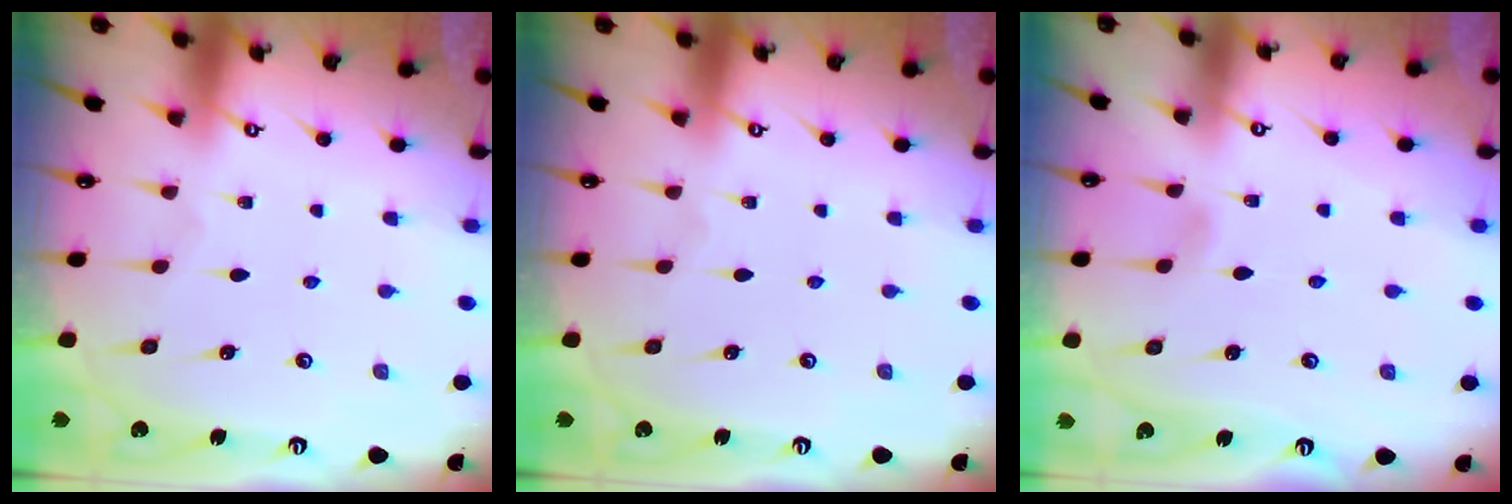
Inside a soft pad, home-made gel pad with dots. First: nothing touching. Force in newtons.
{"total": 0.0}
{"total": 2.9, "press": 2.8, "slide": 0.3}